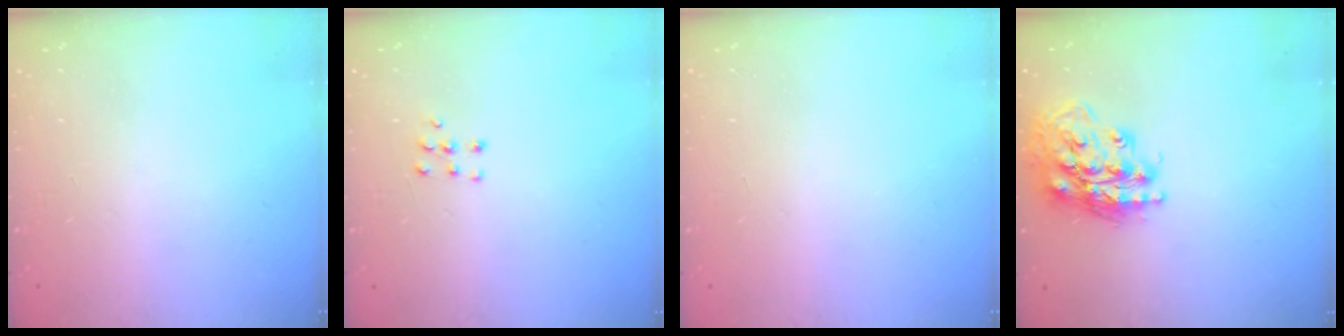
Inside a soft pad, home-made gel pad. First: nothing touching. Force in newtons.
{"total": 4.6, "press": 4.5, "slide": 0.5}
{"total": 0.0}
{"total": 17.9, "press": 17.8, "slide": 1.9}